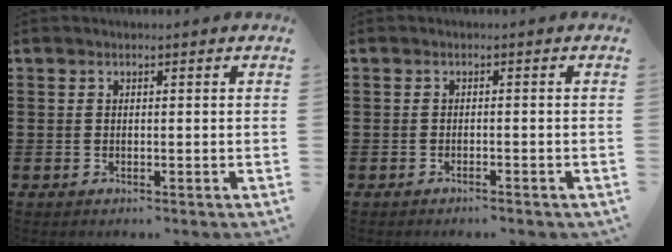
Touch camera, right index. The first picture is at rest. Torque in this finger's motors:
{"motor_torque": [0.27, 0.23, 0.14, 0.01]}